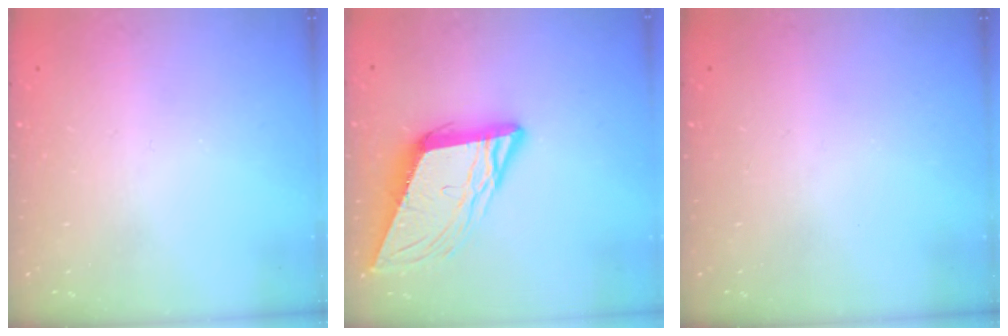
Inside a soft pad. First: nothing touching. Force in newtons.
{"total": 11.6, "press": 11.2, "slide": 2.9}
{"total": 0.0}